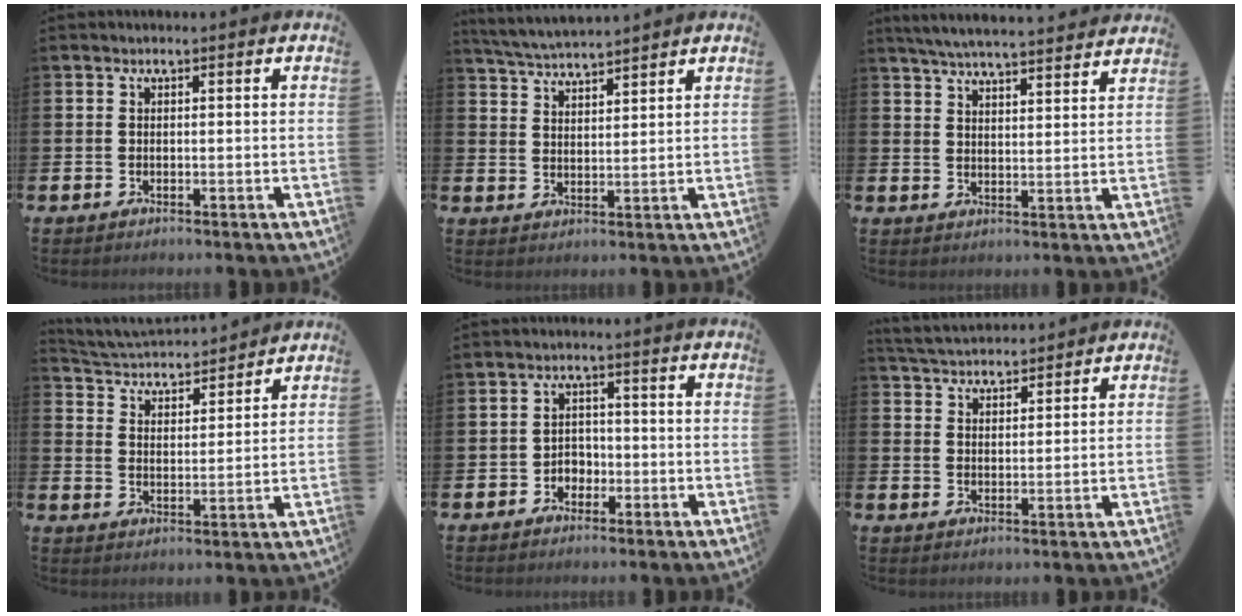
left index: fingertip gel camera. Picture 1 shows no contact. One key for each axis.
{"total": 4.4, "fx": 4.4, "fy": 0.0, "fz": 0.4, "tx": -0.025, "ty": -0.024, "tz": 0.079}
{"total": 5.8, "fx": 5.6, "fy": 0.0, "fz": 1.1, "tx": -0.033, "ty": -0.035, "tz": 0.100}
{"total": 4.0, "fx": 3.9, "fy": 0.9, "fz": 0.0, "tx": -0.020, "ty": -0.039, "tz": 0.063}
{"total": 2.7, "fx": -1.5, "fy": 2.1, "fz": 0.8, "tx": -0.014, "ty": 0.006, "tz": -0.037}
{"total": 4.3, "fx": 4.2, "fy": 0.7, "fz": 0.2, "tx": -0.018, "ty": -0.022, "tz": 0.075}